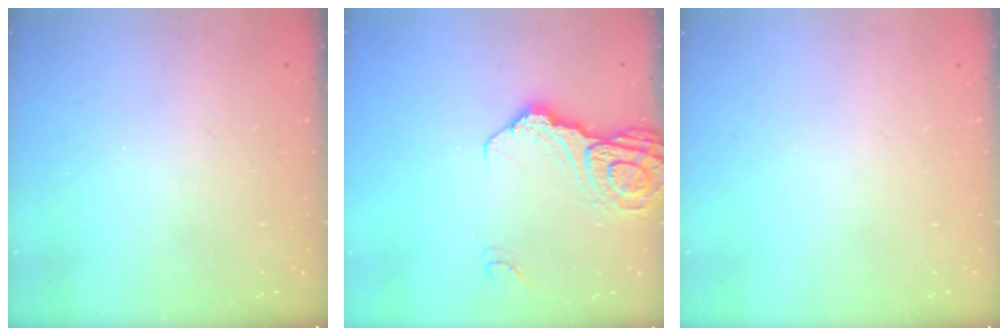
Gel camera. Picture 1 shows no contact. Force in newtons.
{"total": 14.0, "press": 13.9, "slide": 1.6}
{"total": 0.0}